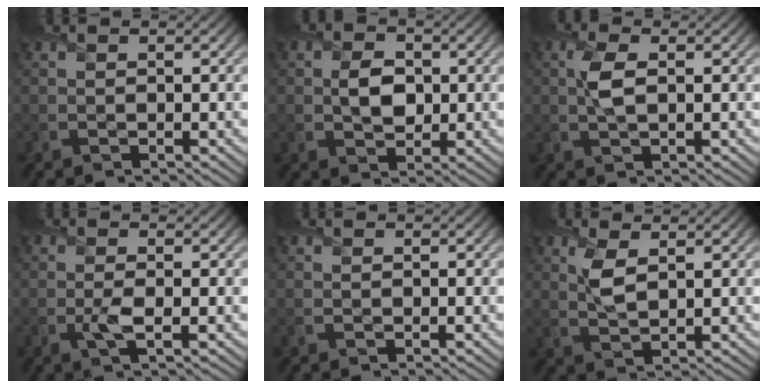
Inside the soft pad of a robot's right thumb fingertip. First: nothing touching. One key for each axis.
{"total": 3.8, "fx": 0.1, "fy": 2.9, "fz": 2.5, "tx": -0.052, "ty": -0.005, "tz": -0.001}
{"total": 2.9, "fx": 0.4, "fy": 1.2, "fz": 2.7, "tx": -0.065, "ty": 0.002, "tz": 0.007}
{"total": 1.4, "fx": -0.3, "fy": 0.5, "fz": 1.3, "tx": -0.026, "ty": -0.001, "tz": -0.009}
{"total": 0.0}
{"total": 3.3, "fx": 1.4, "fy": 1.4, "fz": 2.6, "tx": -0.064, "ty": -0.002, "tz": 0.031}